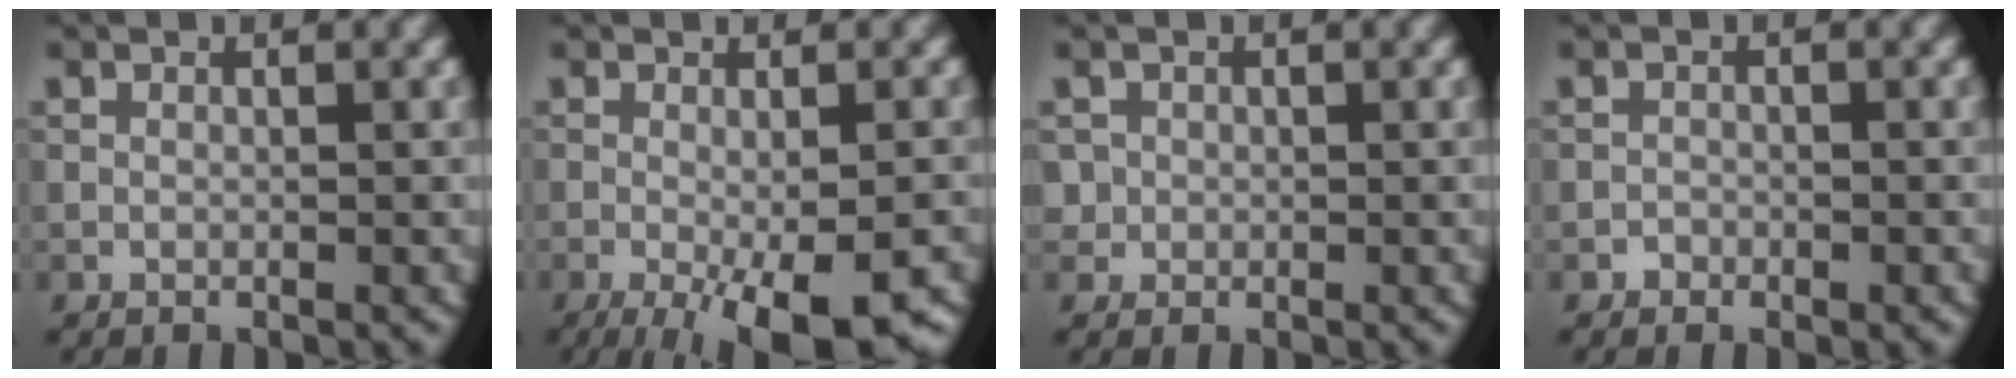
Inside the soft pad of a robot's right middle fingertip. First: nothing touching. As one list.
[{"total": 7.8, "force": [-3.5, 1.8, 6.7], "torque": [-0.103, -0.013, -0.048]}, {"total": 1.2, "force": [0.0, 1.2, 0.1], "torque": [0.010, -0.004, 0.001]}, {"total": 0.7, "force": [-0.5, 0.6, 0.0], "torque": [0.007, 0.000, -0.007]}]